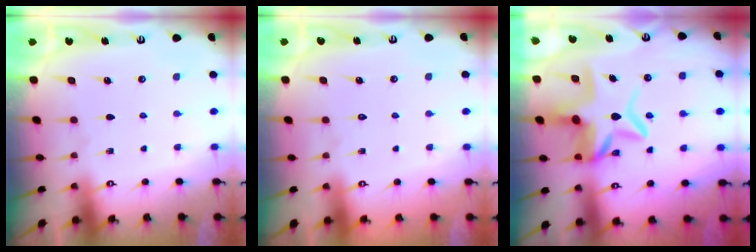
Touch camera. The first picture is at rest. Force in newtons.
{"total": 1.6, "press": 1.6, "slide": 0.1}
{"total": 10.3, "press": 10.0, "slide": 2.4}